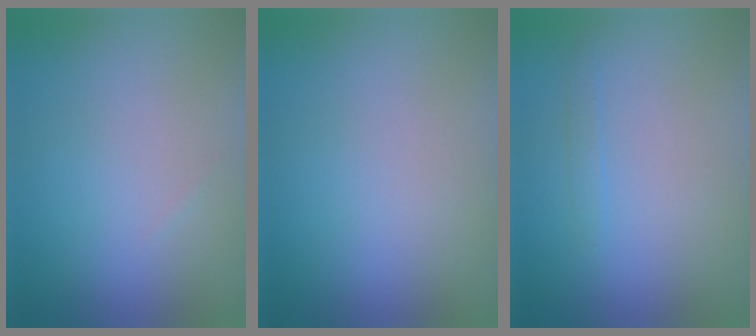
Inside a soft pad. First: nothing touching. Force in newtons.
{"total": 0.0}
{"total": 0.6, "press": 0.6, "slide": 0.1}